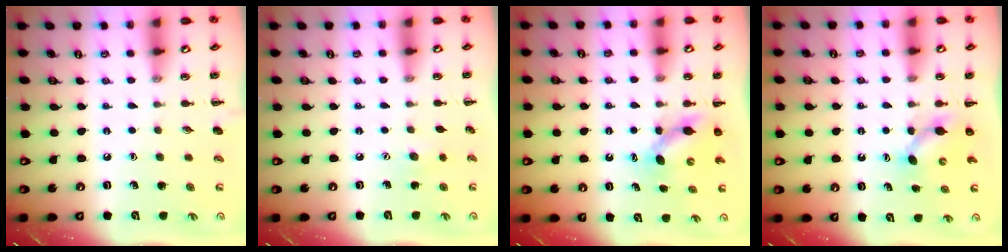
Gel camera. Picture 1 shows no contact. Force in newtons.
{"total": 4.8, "press": 4.7, "slide": 1.2}
{"total": 5.1, "press": 4.9, "slide": 1.1}
{"total": 4.3, "press": 4.2, "slide": 0.9}